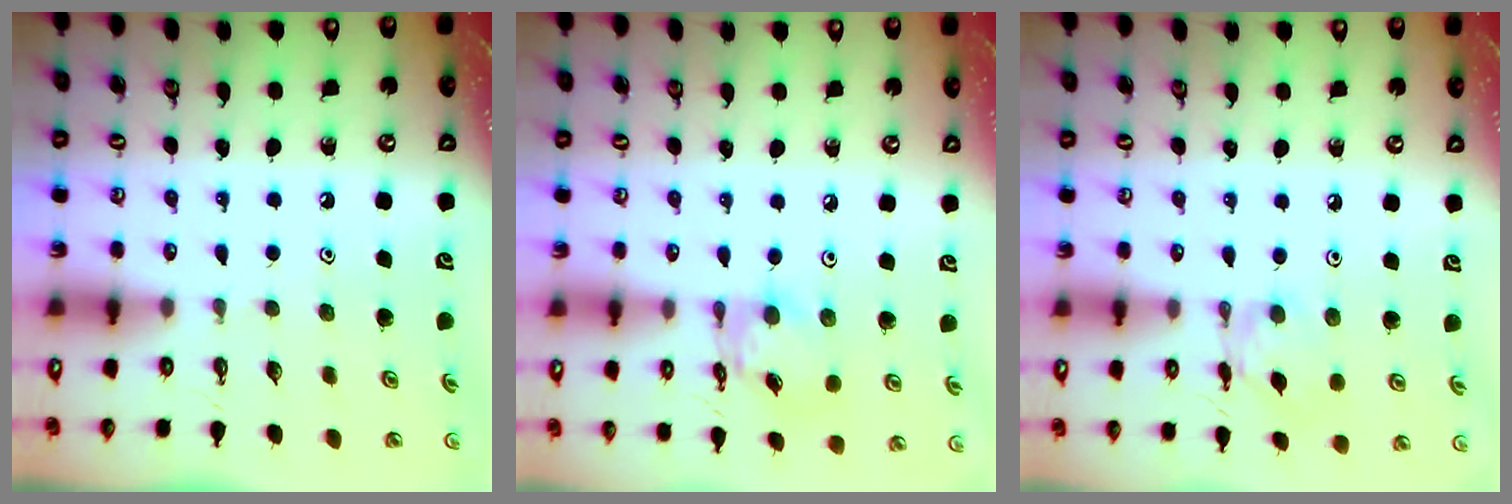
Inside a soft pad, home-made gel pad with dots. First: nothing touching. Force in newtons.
{"total": 11.2, "press": 11.2, "slide": 0.9}
{"total": 3.7, "press": 3.7, "slide": 0.3}